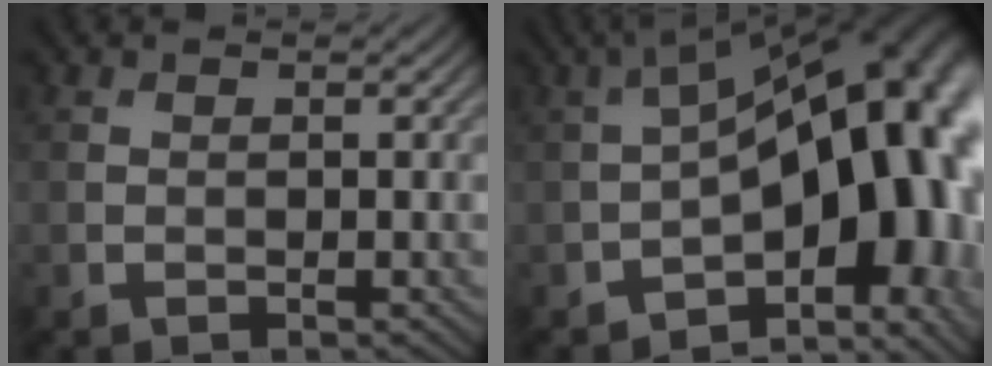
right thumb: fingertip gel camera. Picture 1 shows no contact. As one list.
[{"total": 18.8, "force": [-2.4, 9.5, 16.1], "torque": [-0.203, -0.010, -0.017]}]